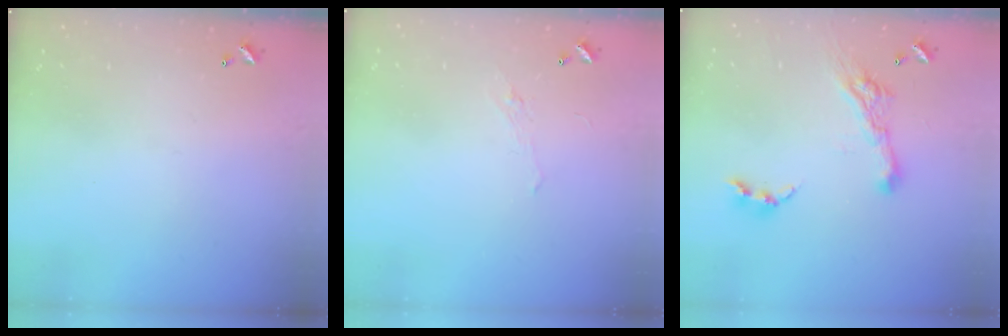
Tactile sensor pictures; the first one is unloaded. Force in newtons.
{"total": 0.9, "press": 0.5, "slide": 0.7}
{"total": 8.3, "press": 8.2, "slide": 1.2}